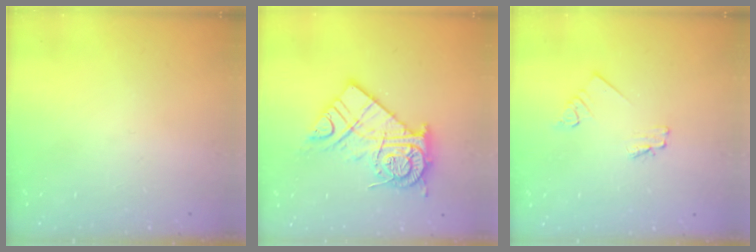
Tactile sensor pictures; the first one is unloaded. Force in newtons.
{"total": 15.8, "press": 15.7, "slide": 1.3}
{"total": 1.6, "press": 1.5, "slide": 0.2}